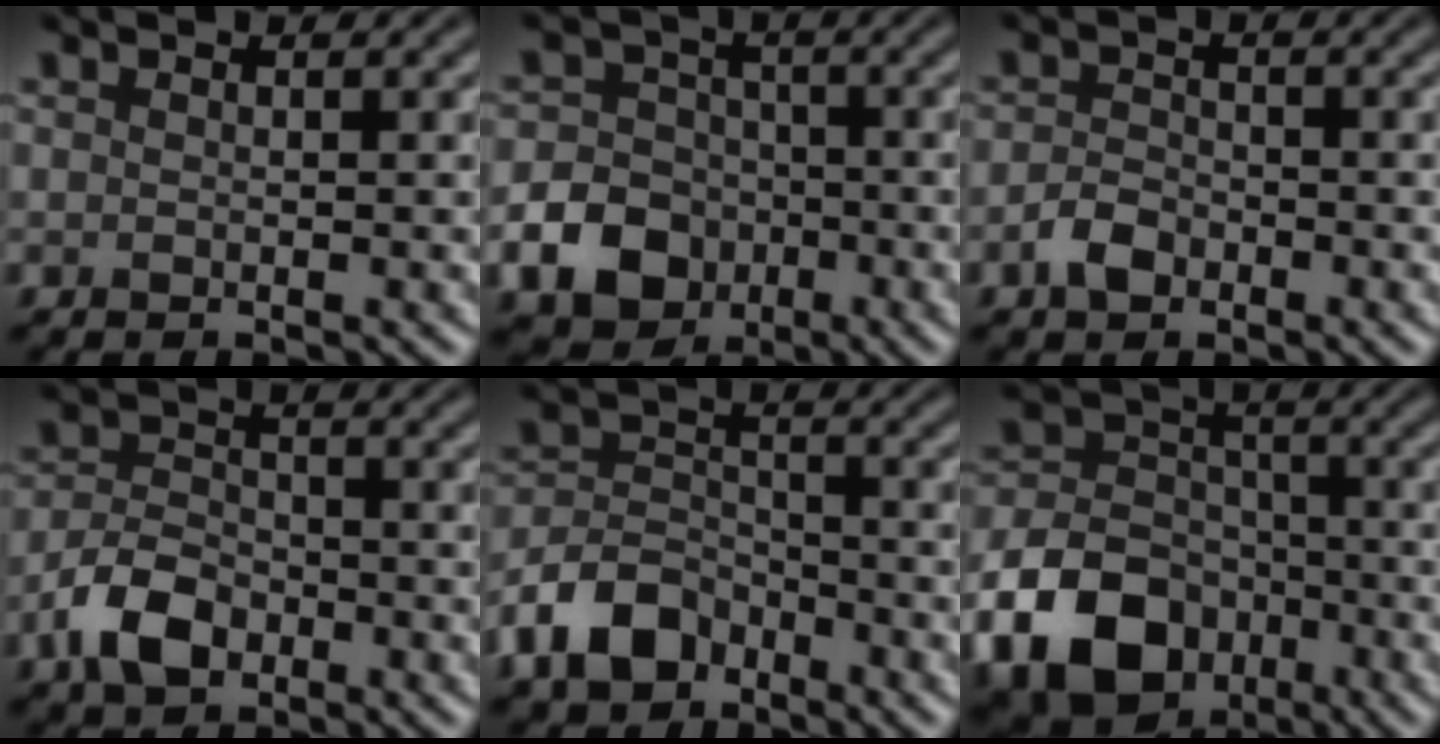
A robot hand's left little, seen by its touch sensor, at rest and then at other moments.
{"total": 10.1, "force": [-4.3, 8.6, 3.3], "torque": [-0.058, -0.034, -0.100]}
{"total": 2.2, "force": [-1.3, 1.4, 1.1], "torque": [-0.021, 0.005, -0.029]}
{"total": 4.4, "force": [-2.4, 2.7, 2.6], "torque": [-0.051, 0.002, -0.053]}
{"total": 5.4, "force": [-3.6, 3.2, 2.4], "torque": [-0.049, 0.002, -0.077]}
{"total": 11.5, "force": [-5.8, 8.2, 5.7], "torque": [-0.114, -0.022, -0.116]}